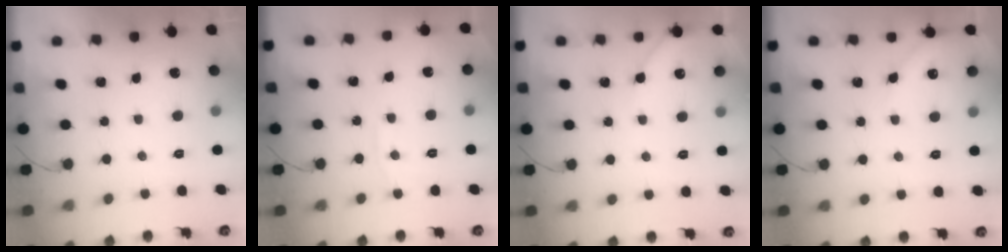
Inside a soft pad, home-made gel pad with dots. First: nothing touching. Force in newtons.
{"total": 2.9, "press": 2.9, "slide": 0.1}
{"total": 4.4, "press": 4.3, "slide": 0.5}
{"total": 3.1, "press": 3.1, "slide": 0.5}